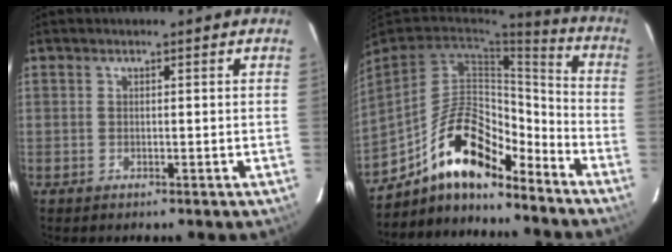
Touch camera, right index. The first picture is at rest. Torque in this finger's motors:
{"motor_torque": [1.09, -1.04, 0.72, 0.18]}